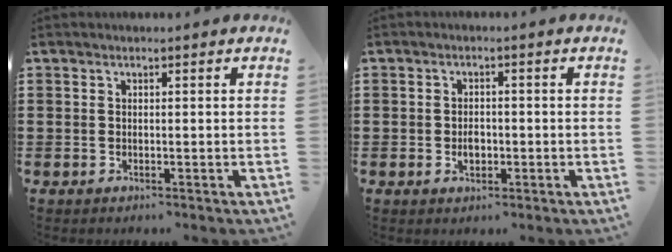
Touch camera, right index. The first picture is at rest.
{"total": 2.3, "force": [-0.6, 1.4, 1.8], "torque": [-0.025, -0.001, -0.013]}